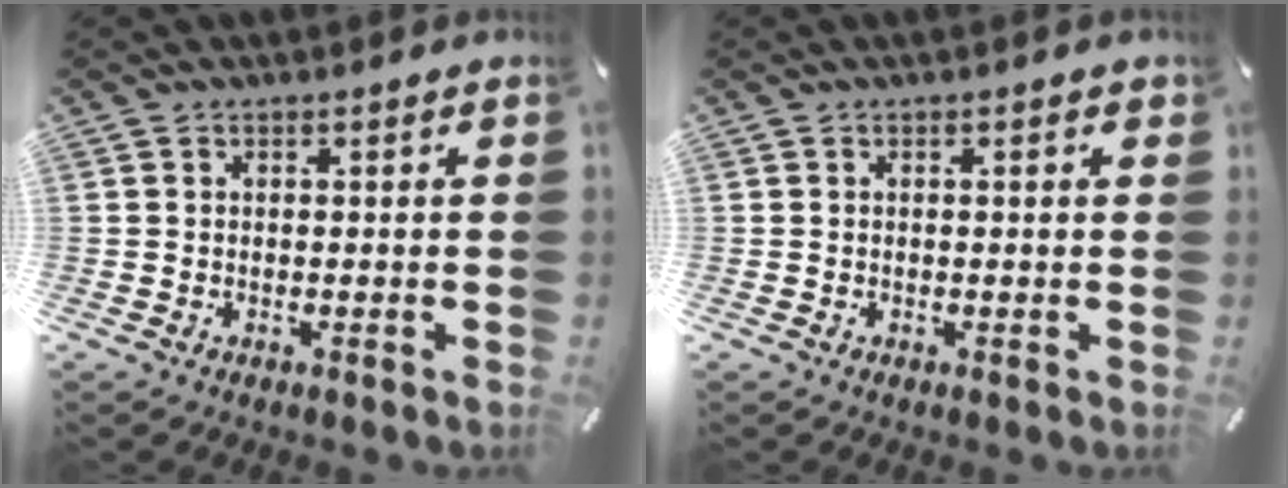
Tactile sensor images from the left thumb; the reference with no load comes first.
{"total": 1.0, "force": [0.1, 0.2, 0.9], "torque": [-0.011, -0.001, 0.000]}